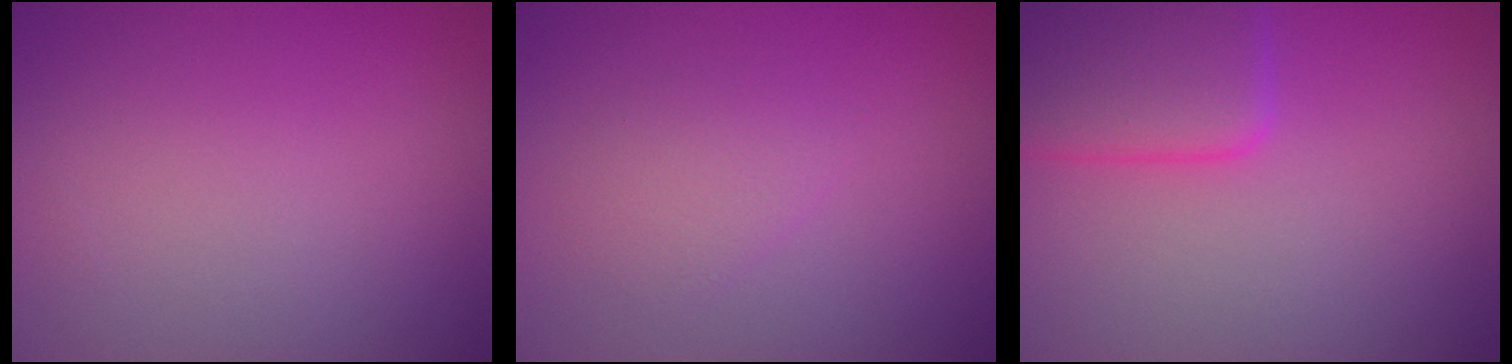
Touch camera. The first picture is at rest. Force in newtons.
{"total": 1.6, "press": 1.6, "slide": 0.1}
{"total": 5.7, "press": 5.7, "slide": 0.5}